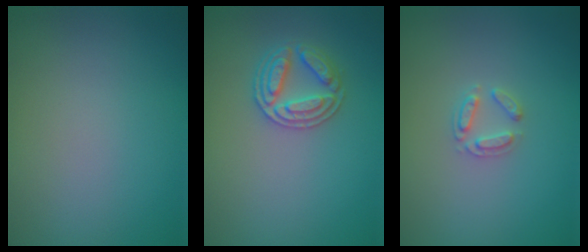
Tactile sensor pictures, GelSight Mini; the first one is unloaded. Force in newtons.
{"total": 3.0, "press": 3.0, "slide": 0.4}
{"total": 1.7, "press": 1.7, "slide": 0.2}